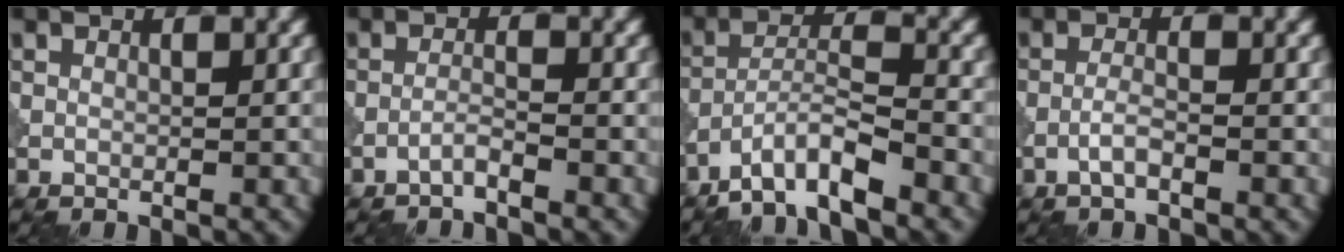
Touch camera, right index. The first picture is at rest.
{"total": 1.3, "force": [-1.1, 0.0, 0.8], "torque": [-0.012, 0.008, -0.027]}
{"total": 5.1, "force": [-4.0, 0.8, 3.1], "torque": [-0.052, 0.008, -0.080]}
{"total": 1.6, "force": [-0.9, 0.3, 1.3], "torque": [-0.026, 0.007, -0.023]}